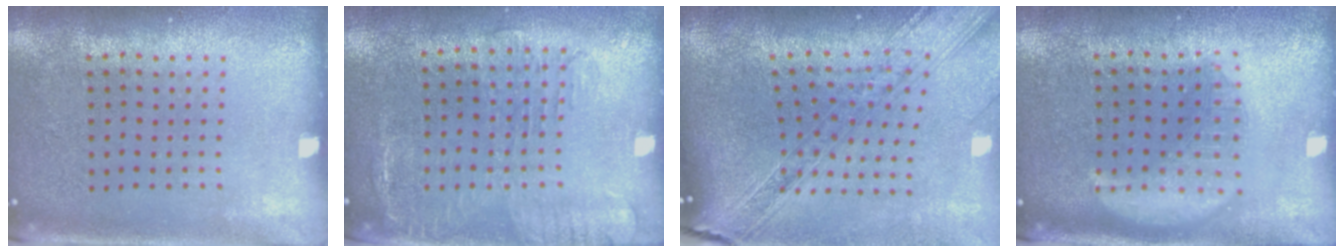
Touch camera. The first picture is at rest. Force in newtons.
{"total": 1.9, "press": 1.5, "slide": 1.2}
{"total": 2.8, "press": 2.2, "slide": 1.7}
{"total": 2.8, "press": 2.7, "slide": 0.4}